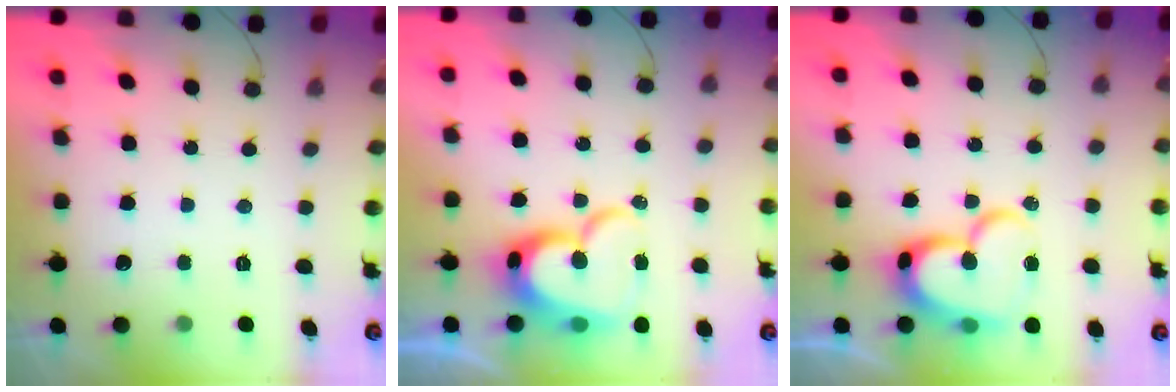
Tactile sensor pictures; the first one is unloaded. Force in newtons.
{"total": 17.2, "press": 17.1, "slide": 1.2}
{"total": 18.6, "press": 18.6, "slide": 1.5}